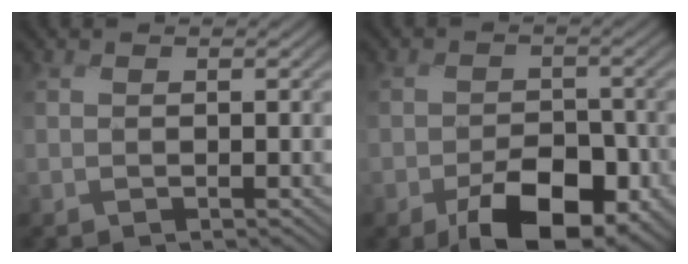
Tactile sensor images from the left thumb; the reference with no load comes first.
{"total": 9.0, "force": [-5.0, 5.0, 5.7], "torque": [-0.096, -0.022, -0.075]}